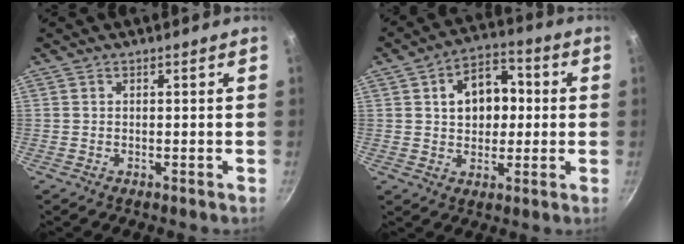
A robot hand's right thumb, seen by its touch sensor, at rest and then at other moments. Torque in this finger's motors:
{"motor_torque": [-0.46, 0.83, 0.25, 0.35, 0.20]}